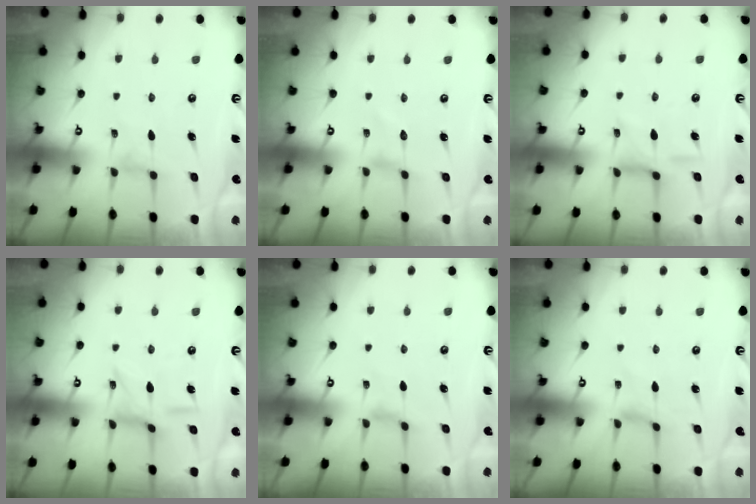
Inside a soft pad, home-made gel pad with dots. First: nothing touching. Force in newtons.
{"total": 0.0}
{"total": 8.3, "press": 8.2, "slide": 0.6}
{"total": 6.0, "press": 6.0, "slide": 0.3}
{"total": 2.0, "press": 1.9, "slide": 0.5}
{"total": 0.0}